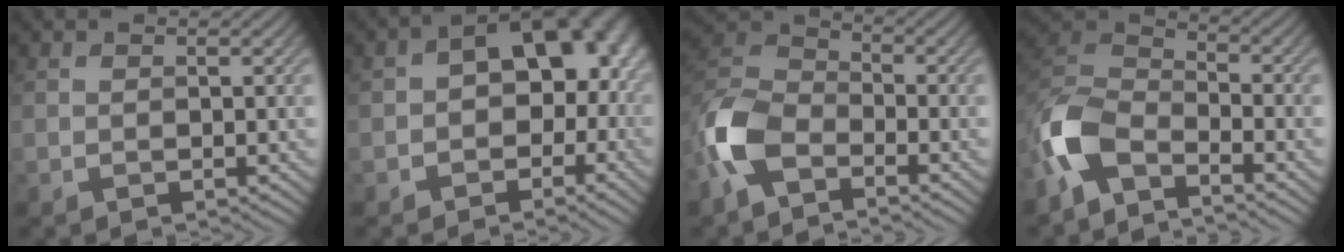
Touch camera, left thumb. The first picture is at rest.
{"total": 12.3, "force": [0.1, 8.7, 8.7], "torque": [-0.074, 0.006, -0.011]}
{"total": 9.3, "force": [-5.1, 5.0, 6.0], "torque": [-0.145, 0.000, -0.121]}
{"total": 9.3, "force": [-5.9, 4.0, 6.0], "torque": [-0.135, 0.001, -0.140]}